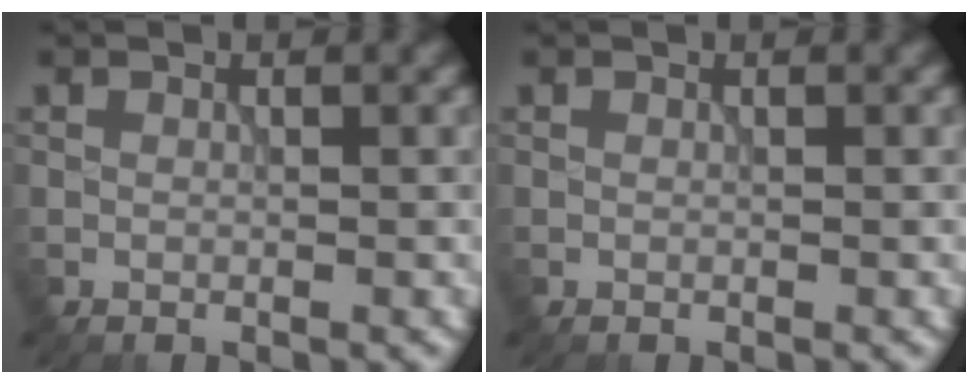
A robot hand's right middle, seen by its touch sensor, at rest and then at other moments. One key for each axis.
{"total": 0.0}